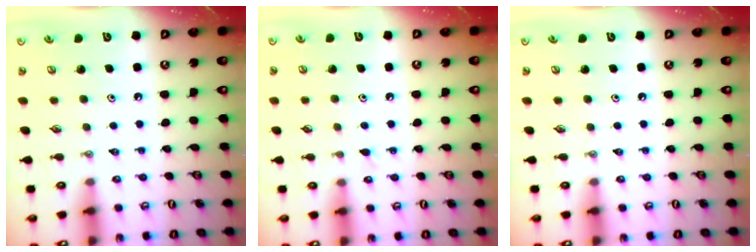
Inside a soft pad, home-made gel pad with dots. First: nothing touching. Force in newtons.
{"total": 5.6, "press": 5.6, "slide": 0.4}
{"total": 0.0}